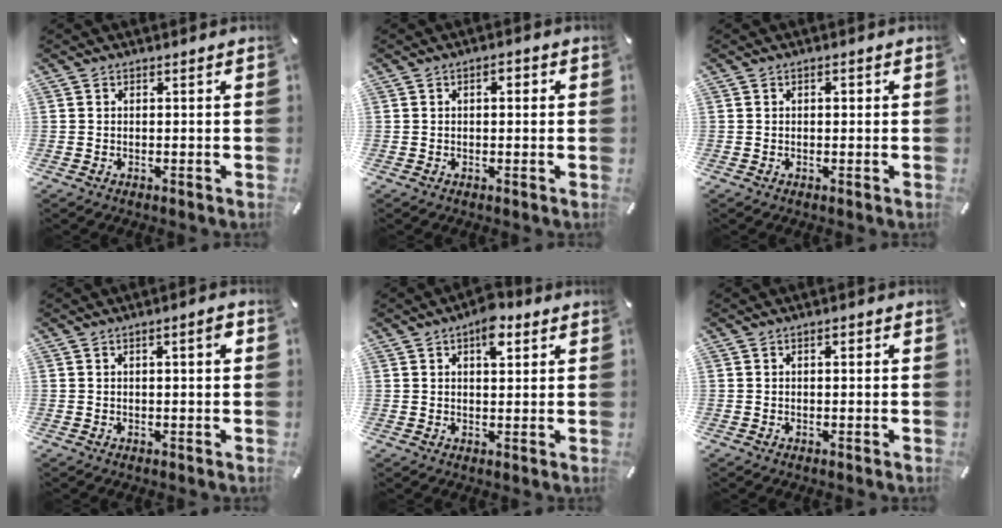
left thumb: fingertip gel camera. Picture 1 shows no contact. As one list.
[{"total": 1.9, "force": [0.2, 1.1, 1.6], "torque": [-0.024, 0.006, -0.001]}, {"total": 1.0, "force": [0.2, 0.7, 0.6], "torque": [-0.005, 0.003, -0.001]}, {"total": 2.6, "force": [0.7, 0.6, 2.4], "torque": [-0.039, 0.003, 0.008]}, {"total": 6.6, "force": [3.3, 3.4, 4.6], "torque": [-0.058, -0.005, 0.051]}, {"total": 1.1, "force": [0.2, 0.6, 0.9], "torque": [-0.010, 0.004, -0.001]}]